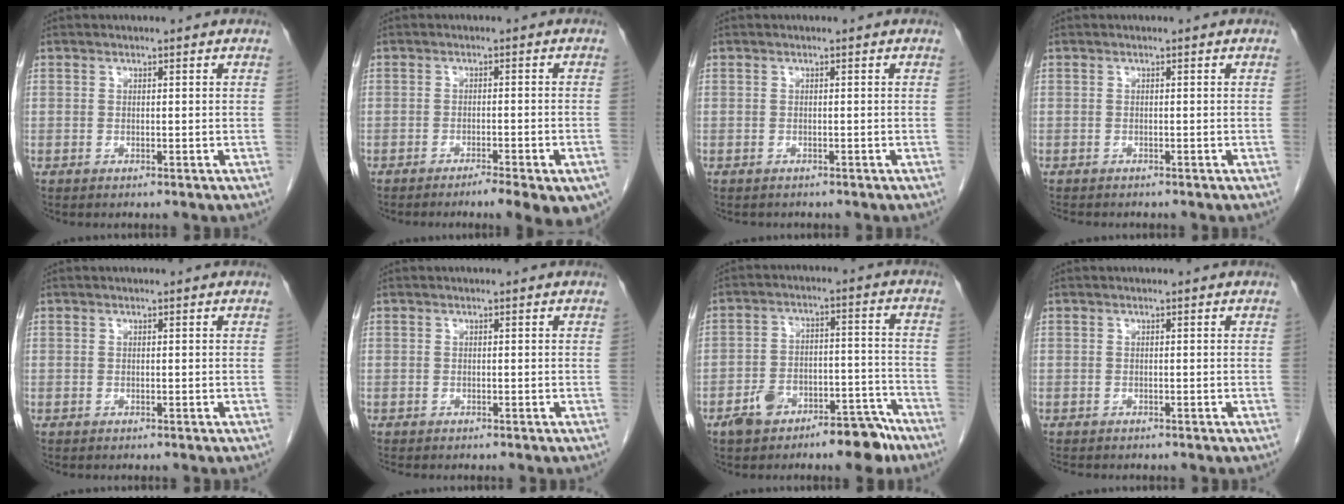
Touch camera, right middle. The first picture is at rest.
{"total": 9.9, "force": [-6.9, 1.4, 7.0], "torque": [-0.062, -0.005, -0.092]}
{"total": 1.0, "force": [-0.9, 0.4, 0.2], "torque": [-0.015, -0.003, -0.012]}
{"total": 2.7, "force": [-2.3, 0.7, 1.1], "torque": [-0.022, -0.009, -0.030]}
{"total": 0.0}
{"total": 1.8, "force": [-1.6, 0.4, 0.7], "torque": [-0.018, -0.007, -0.021]}
{"total": 9.5, "force": [-6.9, 3.9, 5.2], "torque": [-0.075, 0.030, -0.109]}
{"total": 2.7, "force": [-2.3, 0.8, 1.1], "torque": [-0.022, -0.008, -0.030]}